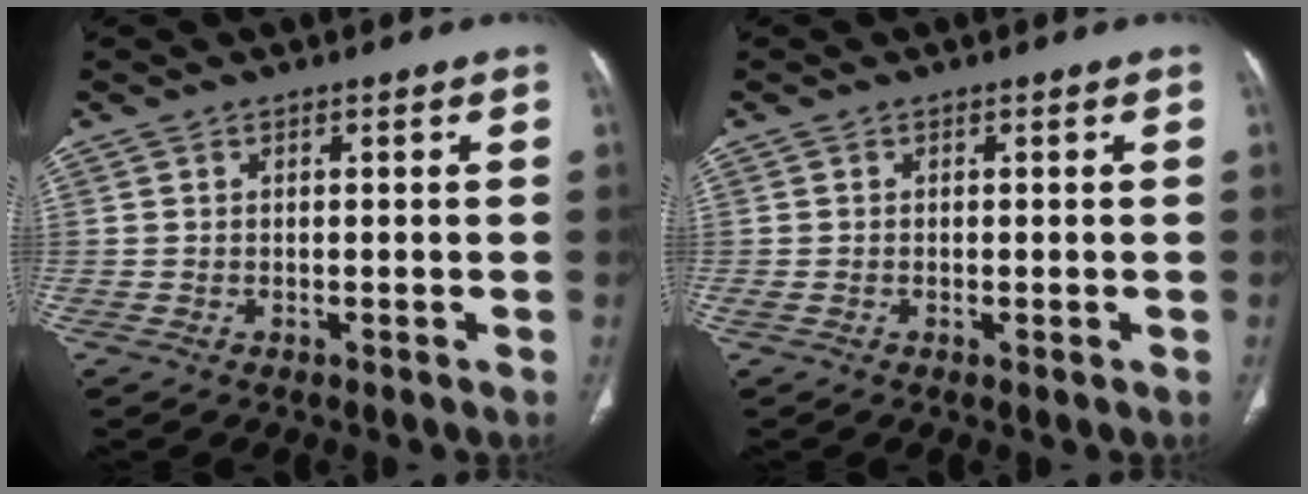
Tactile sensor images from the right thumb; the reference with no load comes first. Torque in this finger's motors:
{"motor_torque": [1.07, 0.21, 0.43, -0.85, 0.03]}